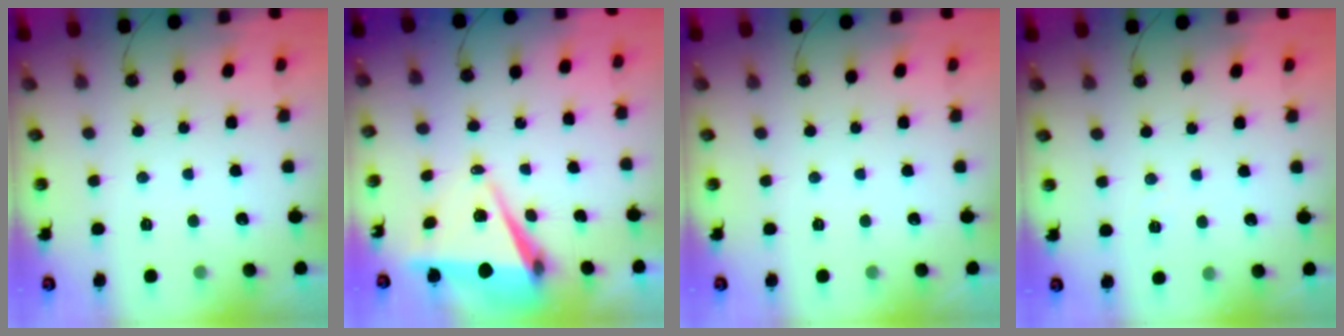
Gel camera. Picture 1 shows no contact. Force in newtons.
{"total": 6.8, "press": 5.4, "slide": 4.1}
{"total": 0.0}
{"total": 4.9, "press": 2.4, "slide": 4.3}